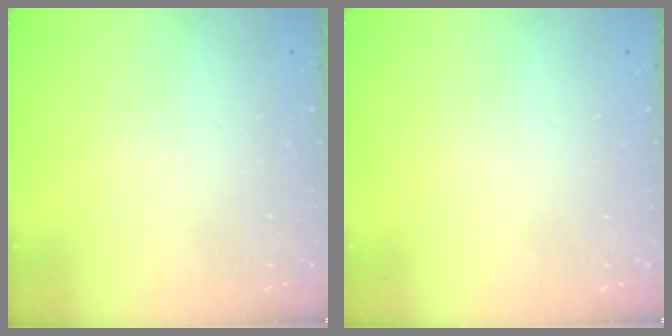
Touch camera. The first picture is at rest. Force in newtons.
{"total": 0.0}